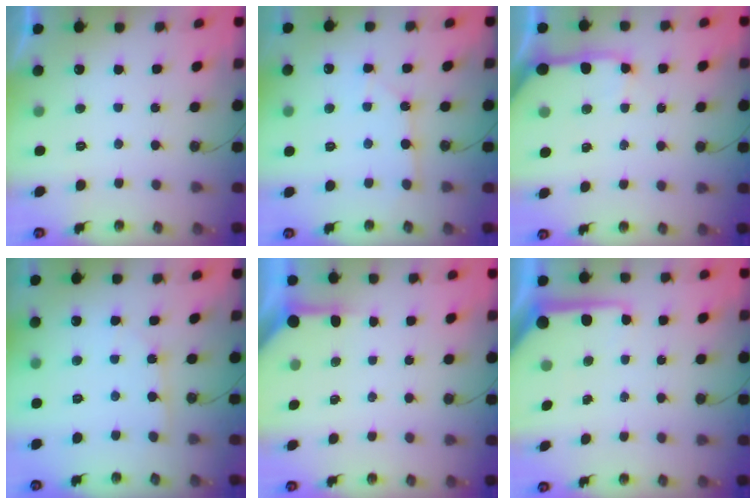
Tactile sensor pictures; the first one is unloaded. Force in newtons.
{"total": 2.9, "press": 2.9, "slide": 0.4}
{"total": 11.0, "press": 10.9, "slide": 1.5}
{"total": 2.6, "press": 2.6, "slide": 0.3}
{"total": 3.5, "press": 3.5, "slide": 0.3}
{"total": 9.7, "press": 9.6, "slide": 1.1}